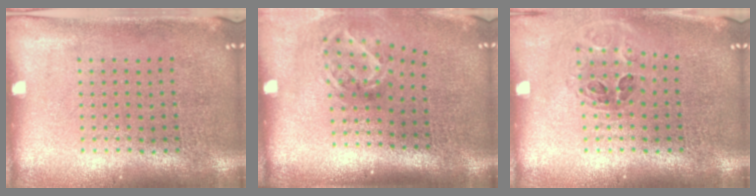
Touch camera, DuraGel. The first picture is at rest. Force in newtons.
{"total": 2.0, "press": 1.3, "slide": 1.5}
{"total": 0.9, "press": 0.9, "slide": 0.1}